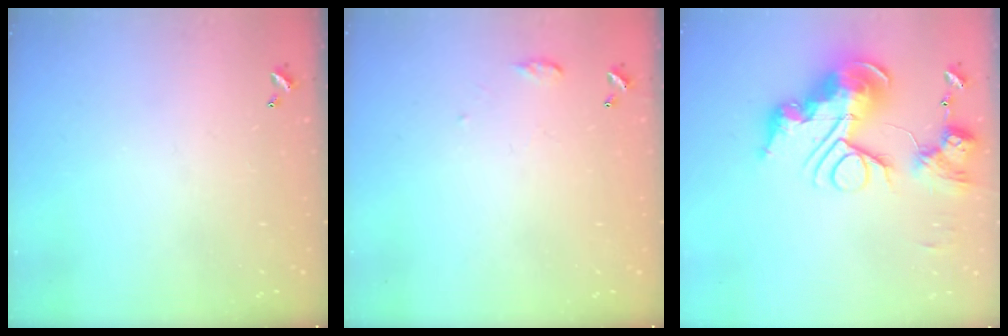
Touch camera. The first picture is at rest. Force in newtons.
{"total": 5.9, "press": 5.8, "slide": 0.7}
{"total": 0.7, "press": 0.7, "slide": 0.0}